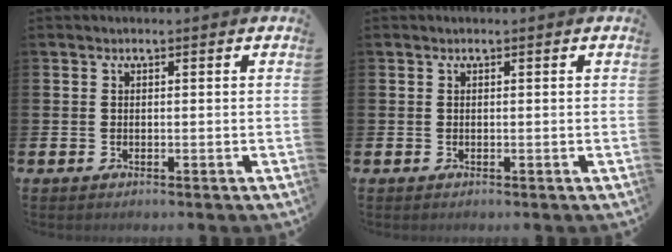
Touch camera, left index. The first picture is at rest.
{"total": 0.0}